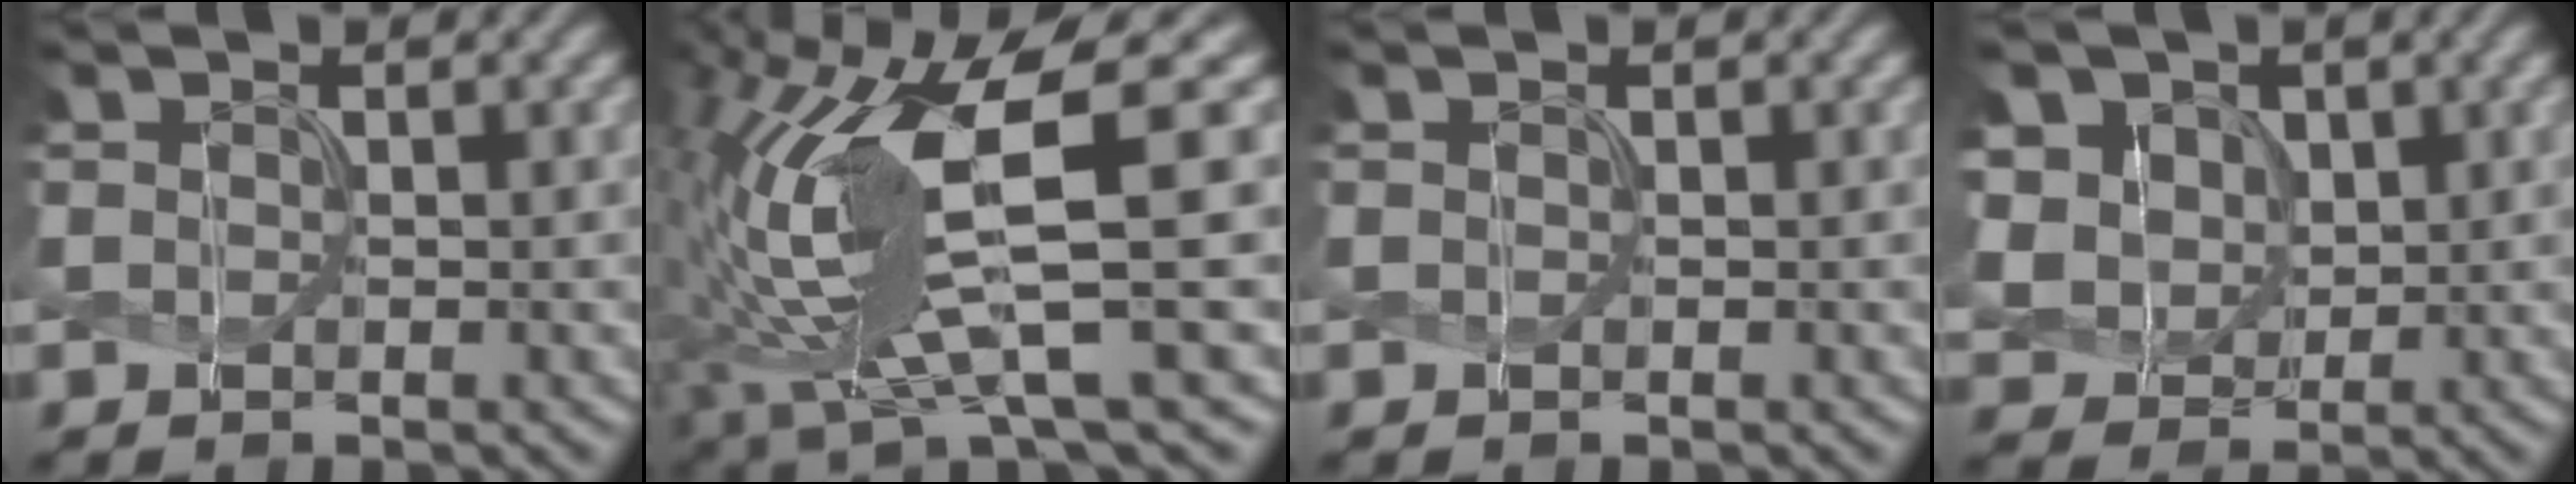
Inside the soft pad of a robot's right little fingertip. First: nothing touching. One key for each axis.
{"total": 12.8, "fx": 0.6, "fy": 3.2, "fz": 12.4, "tx": -0.251, "ty": -0.003, "tz": 0.023}
{"total": 0.0}
{"total": 7.0, "fx": 2.3, "fy": 5.8, "fz": 3.3, "tx": -0.100, "ty": 0.015, "tz": 0.042}